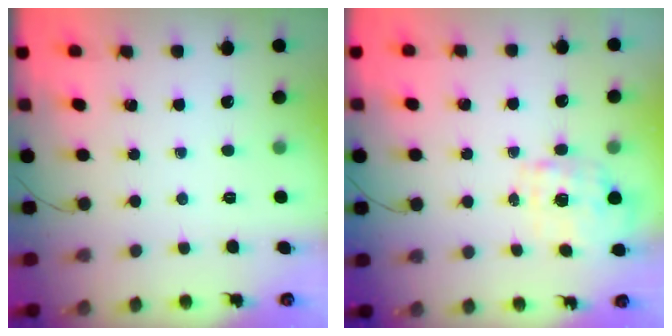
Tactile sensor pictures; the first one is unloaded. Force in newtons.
{"total": 1.7, "press": 1.6, "slide": 0.6}